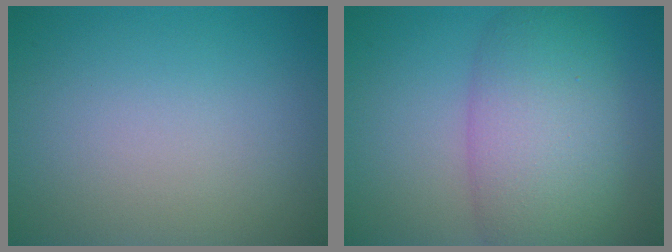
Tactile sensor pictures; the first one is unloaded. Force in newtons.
{"total": 8.3, "press": 8.3, "slide": 0.2}